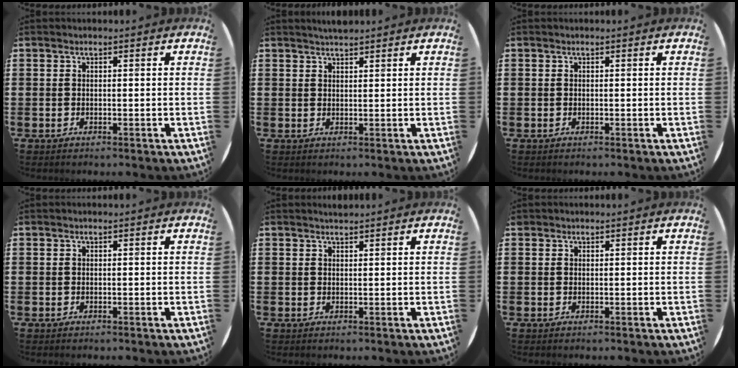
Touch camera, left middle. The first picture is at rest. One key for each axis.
{"total": 1.6, "fx": 1.6, "fy": 0.0, "fz": 0.2, "tx": -0.004, "ty": 0.001, "tz": 0.030}
{"total": 0.0}
{"total": 0.0}
{"total": 0.8, "fx": 0.8, "fy": -0.1, "fz": 0.0, "tx": 0.000, "ty": 0.000, "tz": 0.017}
{"total": 0.0}